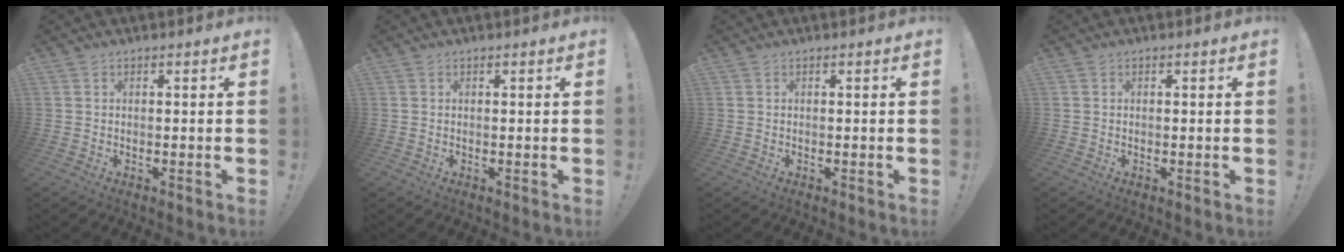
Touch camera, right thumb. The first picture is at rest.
{"total": 0.0}
{"total": 0.0}
{"total": 0.0}